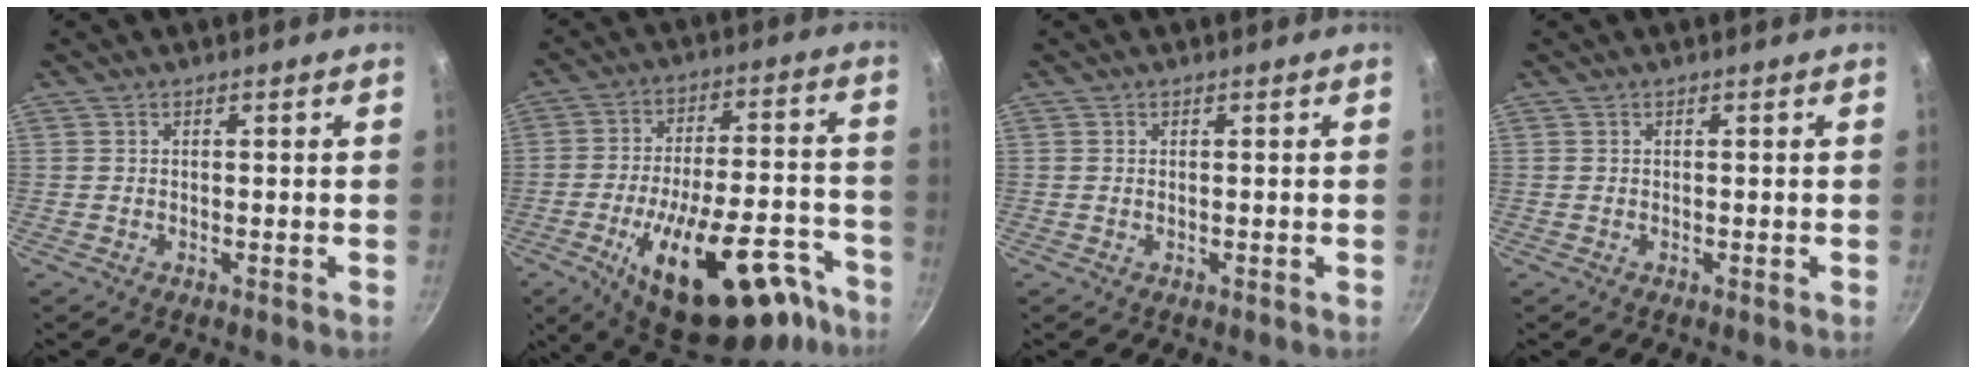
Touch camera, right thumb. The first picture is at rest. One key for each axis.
{"total": 27.5, "fx": -15.1, "fy": 11.9, "fz": 19.6, "tx": -0.241, "ty": 0.073, "tz": -0.215}
{"total": 0.0}
{"total": 0.0}